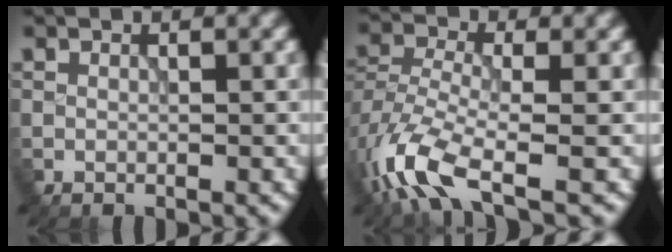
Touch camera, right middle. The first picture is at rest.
{"total": 7.5, "force": [-4.5, 2.8, 5.3], "torque": [-0.124, -0.010, -0.100]}